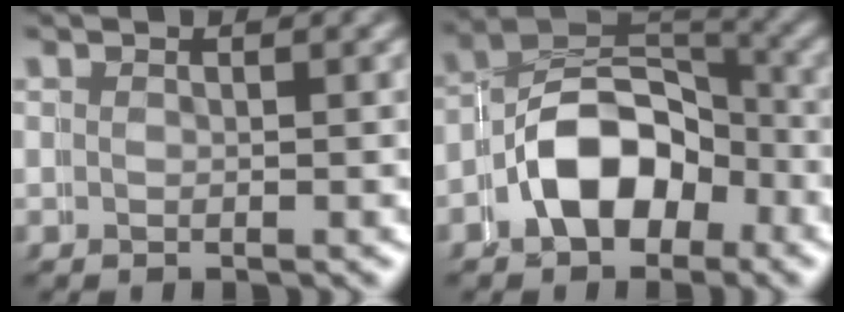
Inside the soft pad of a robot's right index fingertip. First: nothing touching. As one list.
[{"total": 6.7, "force": [-2.1, 5.2, 3.7], "torque": [-0.073, -0.013, -0.041]}]